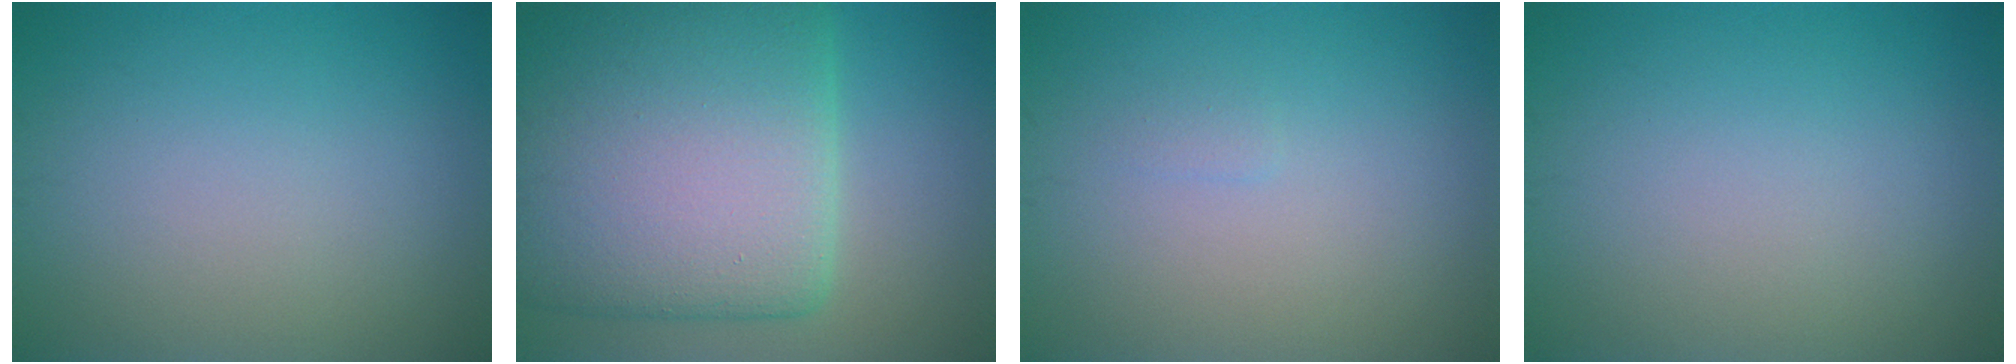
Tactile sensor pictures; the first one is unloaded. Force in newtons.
{"total": 15.4, "press": 15.4, "slide": 0.5}
{"total": 0.5, "press": 0.5, "slide": 0.1}
{"total": 0.0}